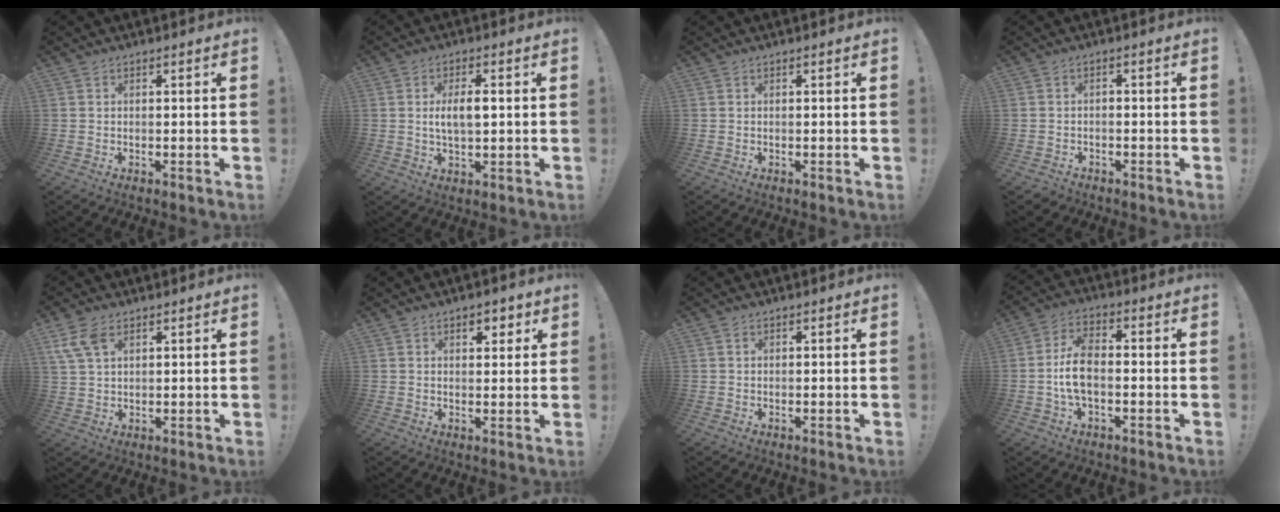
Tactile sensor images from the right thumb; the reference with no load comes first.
{"total": 5.7, "force": [0.5, 2.3, 5.2], "torque": [-0.082, 0.003, 0.004]}
{"total": 0.0}
{"total": 1.8, "force": [-1.3, 1.0, 0.6], "torque": [-0.015, 0.003, -0.023]}
{"total": 7.2, "force": [3.8, 4.2, 4.6], "torque": [-0.098, -0.004, 0.075]}
{"total": 3.6, "force": [2.0, 2.3, 1.9], "torque": [-0.015, -0.006, 0.030]}
{"total": 0.5, "force": [0.3, 0.4, 0.2], "torque": [0.004, -0.003, 0.005]}
{"total": 9.2, "force": [-1.6, 4.8, 7.7], "torque": [-0.157, 0.010, -0.025]}